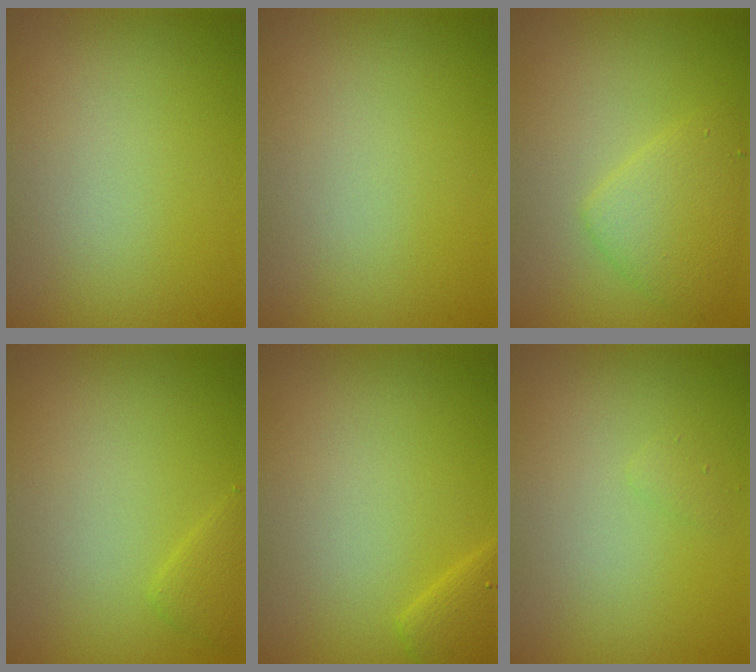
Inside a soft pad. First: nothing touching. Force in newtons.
{"total": 0.0}
{"total": 3.2, "press": 3.2, "slide": 0.1}
{"total": 1.1, "press": 1.1, "slide": 0.1}
{"total": 1.8, "press": 1.8, "slide": 0.1}
{"total": 0.5, "press": 0.5, "slide": 0.1}